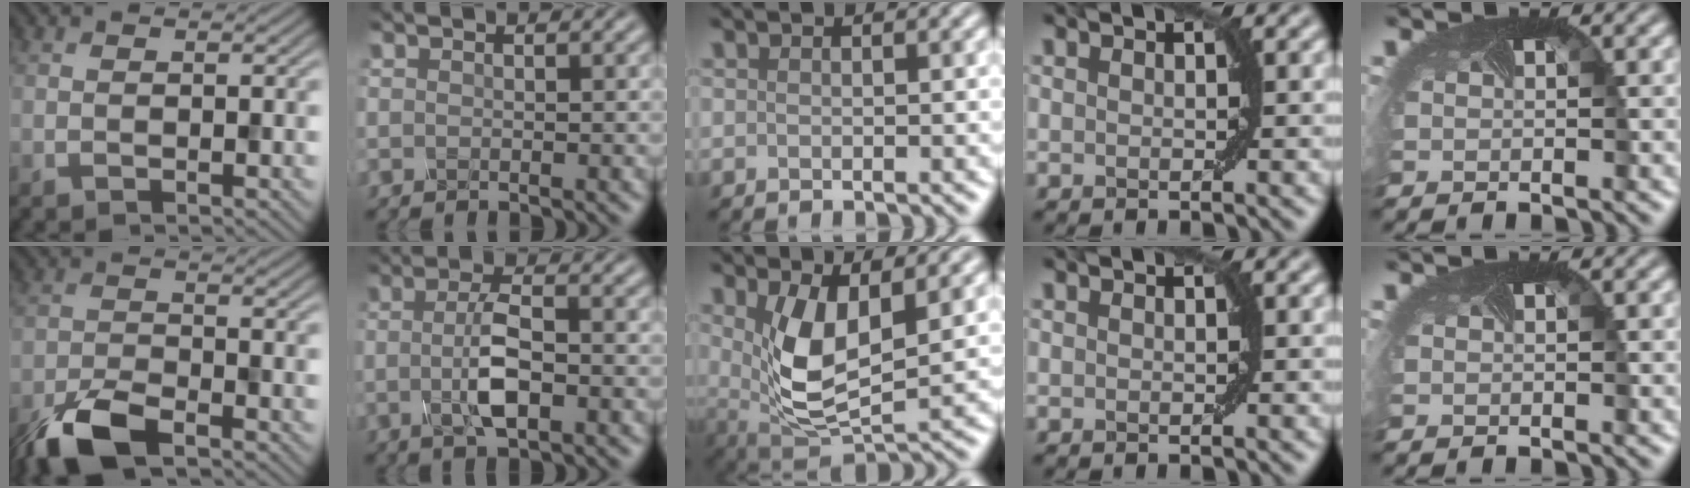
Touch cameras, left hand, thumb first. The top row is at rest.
{"thumb": {"total": 7.2, "force": [-5.0, 2.6, 4.5], "torque": [-0.091, -0.005, -0.104]}, "index": {"total": 3.4, "force": [-0.5, 1.0, 3.2], "torque": [-0.069, 0.004, -0.014]}, "middle": {"total": 6.1, "force": [1.0, 2.6, 5.4], "torque": [-0.120, -0.019, 0.032]}}